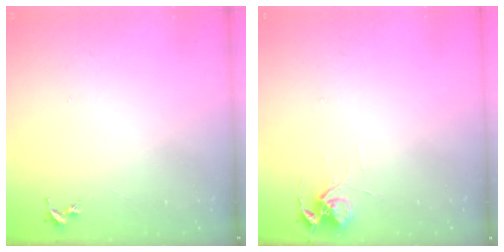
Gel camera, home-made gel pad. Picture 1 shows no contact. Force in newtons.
{"total": 6.5, "press": 6.5, "slide": 0.4}